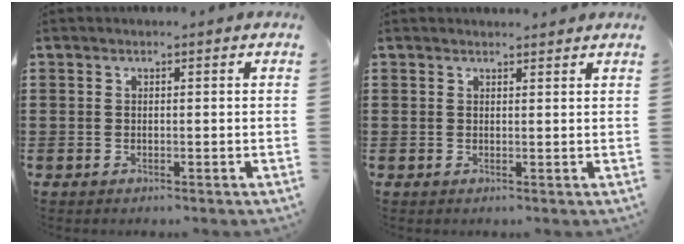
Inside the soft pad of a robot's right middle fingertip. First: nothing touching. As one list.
[{"total": 1.0, "force": [1.0, 0.1, 0.1], "torque": [0.005, -0.003, 0.016]}]